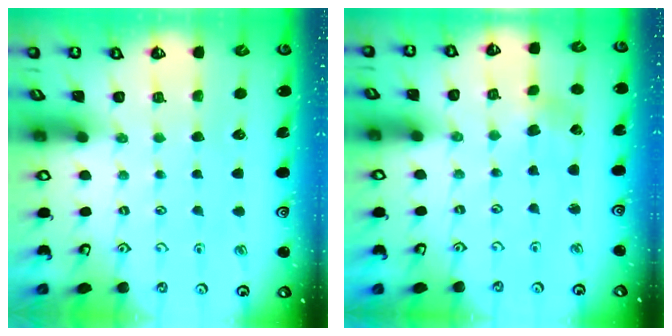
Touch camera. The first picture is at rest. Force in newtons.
{"total": 3.6, "press": 3.5, "slide": 0.7}